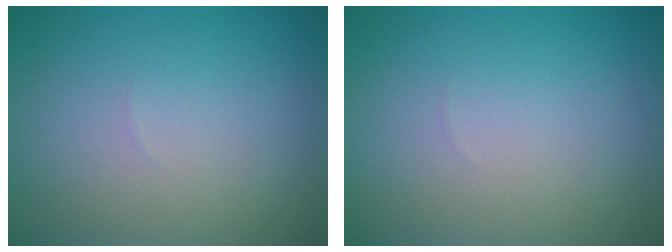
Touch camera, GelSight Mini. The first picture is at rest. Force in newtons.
{"total": 0.0}